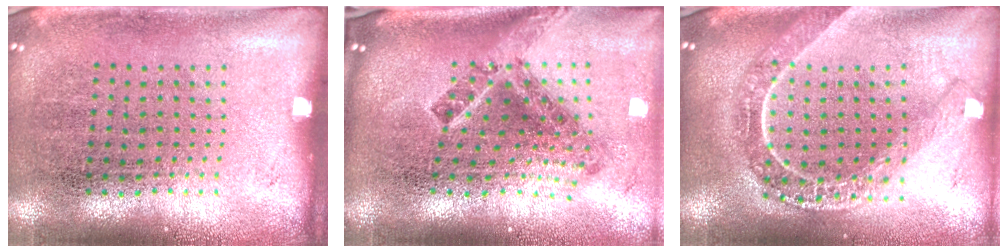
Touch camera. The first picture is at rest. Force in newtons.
{"total": 2.5, "press": 1.5, "slide": 2.0}
{"total": 2.2, "press": 1.8, "slide": 1.2}